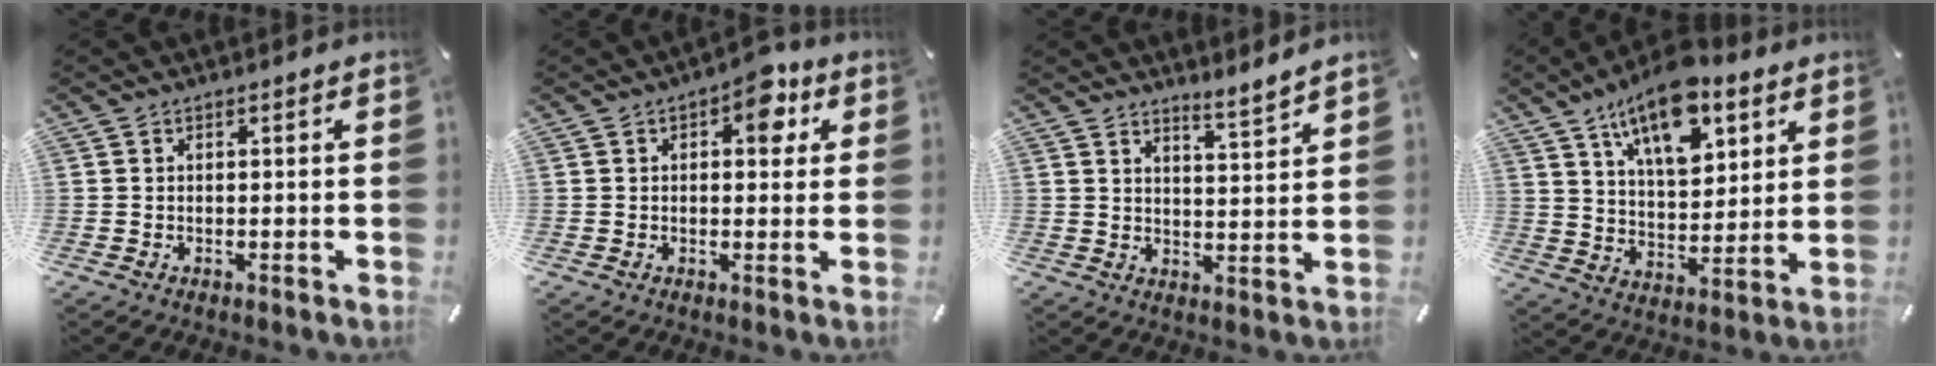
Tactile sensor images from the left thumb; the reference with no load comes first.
{"total": 7.7, "force": [3.0, 4.4, 5.6], "torque": [-0.054, -0.011, 0.041]}
{"total": 4.5, "force": [4.4, -0.3, 0.9], "torque": [-0.014, -0.038, 0.077]}
{"total": 15.2, "force": [9.6, 7.4, 9.0], "torque": [-0.151, -0.041, 0.170]}